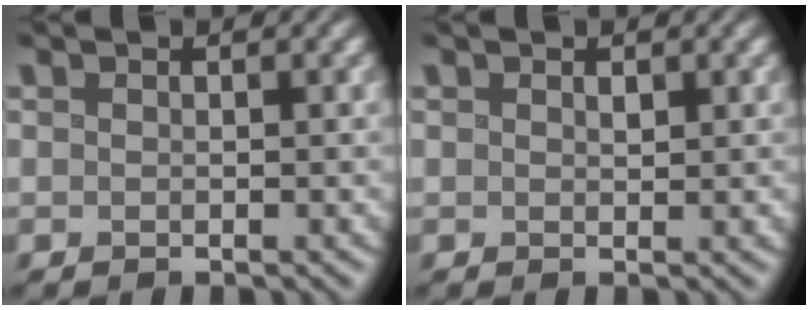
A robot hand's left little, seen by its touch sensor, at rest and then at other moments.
{"total": 0.6, "force": [0.3, 0.3, 0.4], "torque": [-0.004, -0.001, 0.006]}